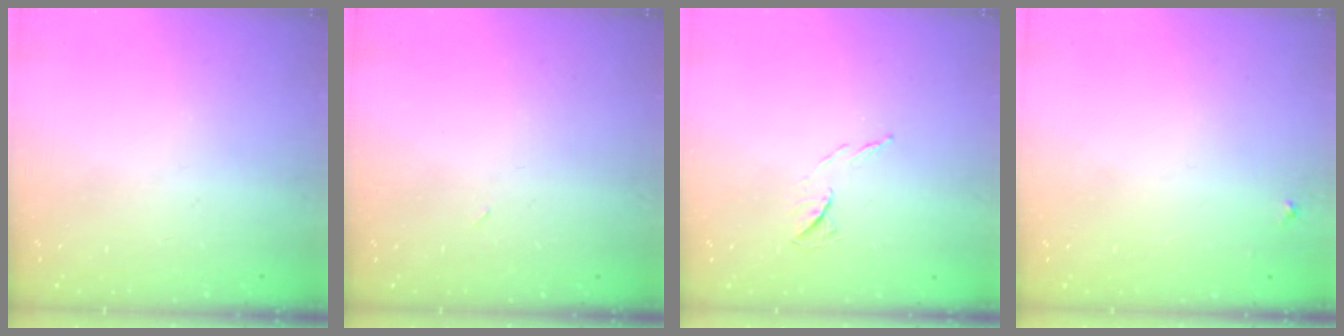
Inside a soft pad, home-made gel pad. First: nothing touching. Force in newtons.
{"total": 2.4, "press": 2.3, "slide": 0.8}
{"total": 5.7, "press": 5.6, "slide": 1.2}
{"total": 4.1, "press": 4.1, "slide": 0.6}